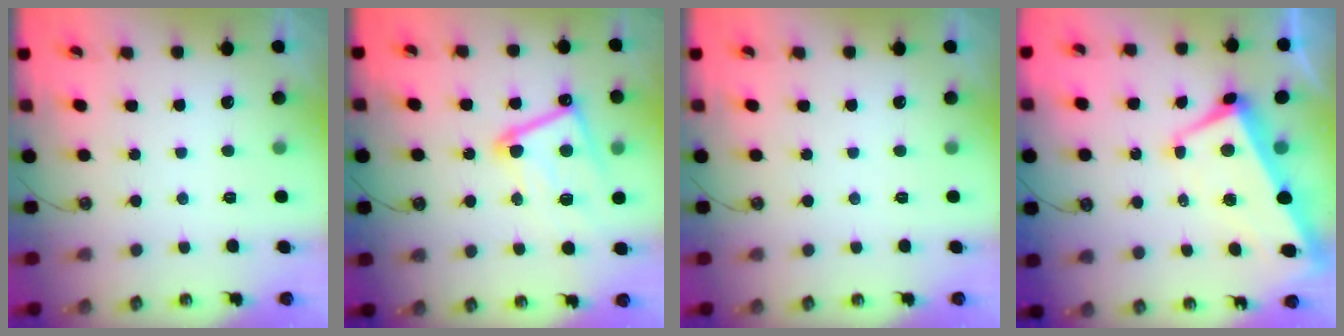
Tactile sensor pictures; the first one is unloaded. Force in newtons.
{"total": 11.5, "press": 11.5, "slide": 0.7}
{"total": 0.0}
{"total": 1.7, "press": 1.1, "slide": 1.3}